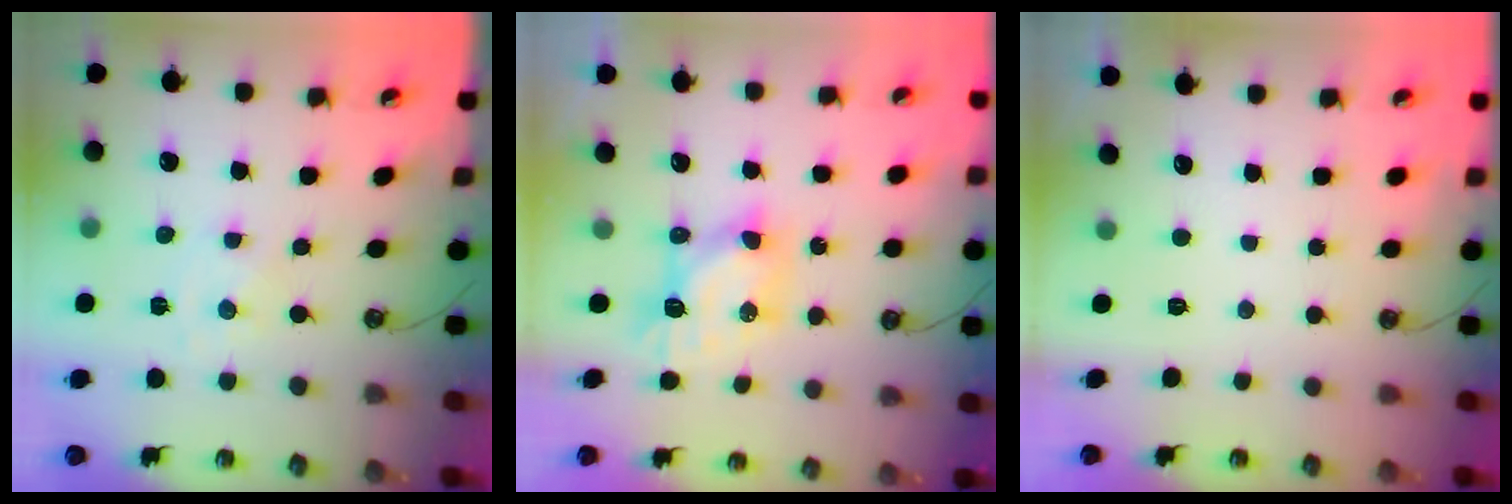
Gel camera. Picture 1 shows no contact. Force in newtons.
{"total": 6.8, "press": 6.8, "slide": 0.1}
{"total": 0.0}